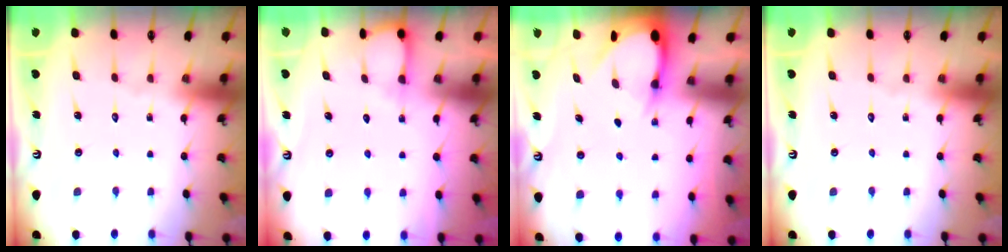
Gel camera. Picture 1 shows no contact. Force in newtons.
{"total": 4.2, "press": 4.1, "slide": 0.4}
{"total": 3.5, "press": 3.5, "slide": 0.2}
{"total": 0.0}